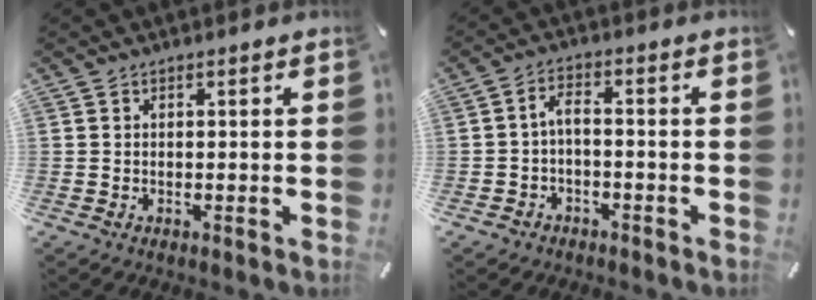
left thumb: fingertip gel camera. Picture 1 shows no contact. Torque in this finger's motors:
{"motor_torque": [0.25, -0.13, -0.01, 0.18, 0.05]}